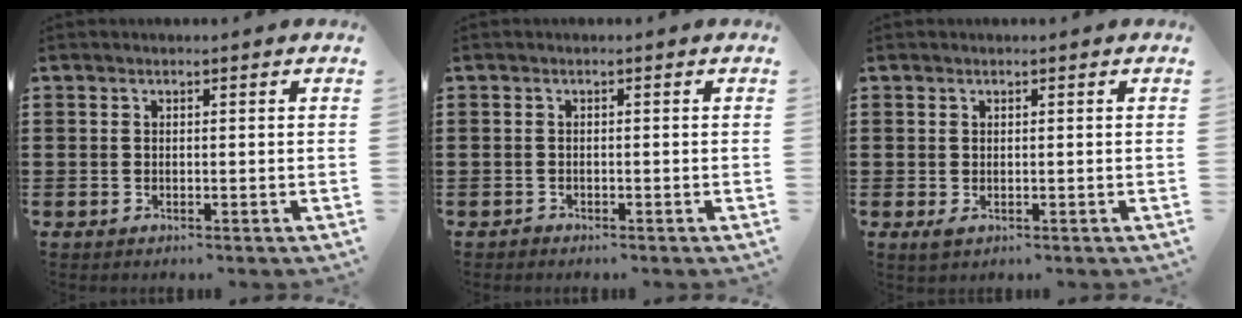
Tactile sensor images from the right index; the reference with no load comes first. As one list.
[{"total": 0.8, "force": [-0.7, 0.2, -0.1], "torque": [0.001, 0.002, -0.017]}, {"total": 0.7, "force": [-0.1, 0.5, 0.5], "torque": [-0.012, 0.001, -0.002]}]